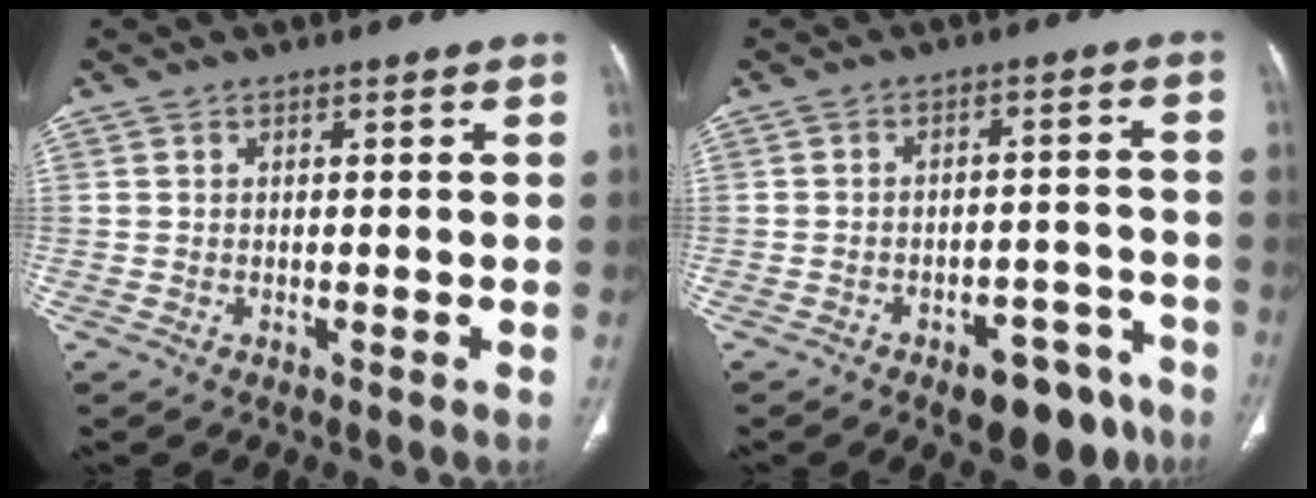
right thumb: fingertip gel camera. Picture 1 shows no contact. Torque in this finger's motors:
{"motor_torque": [1.51, 0.32, 0.07, -0.26, 0.15]}